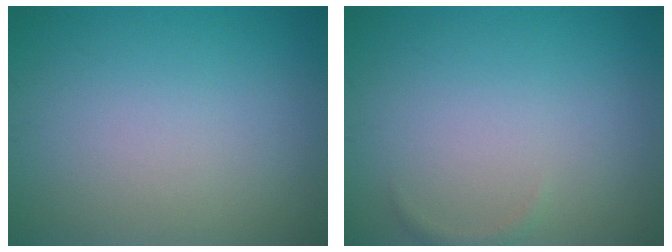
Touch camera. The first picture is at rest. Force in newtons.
{"total": 0.5, "press": 0.5, "slide": 0.1}